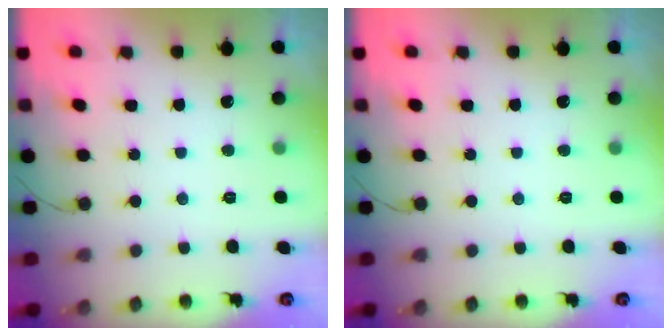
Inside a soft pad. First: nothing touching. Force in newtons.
{"total": 0.0}